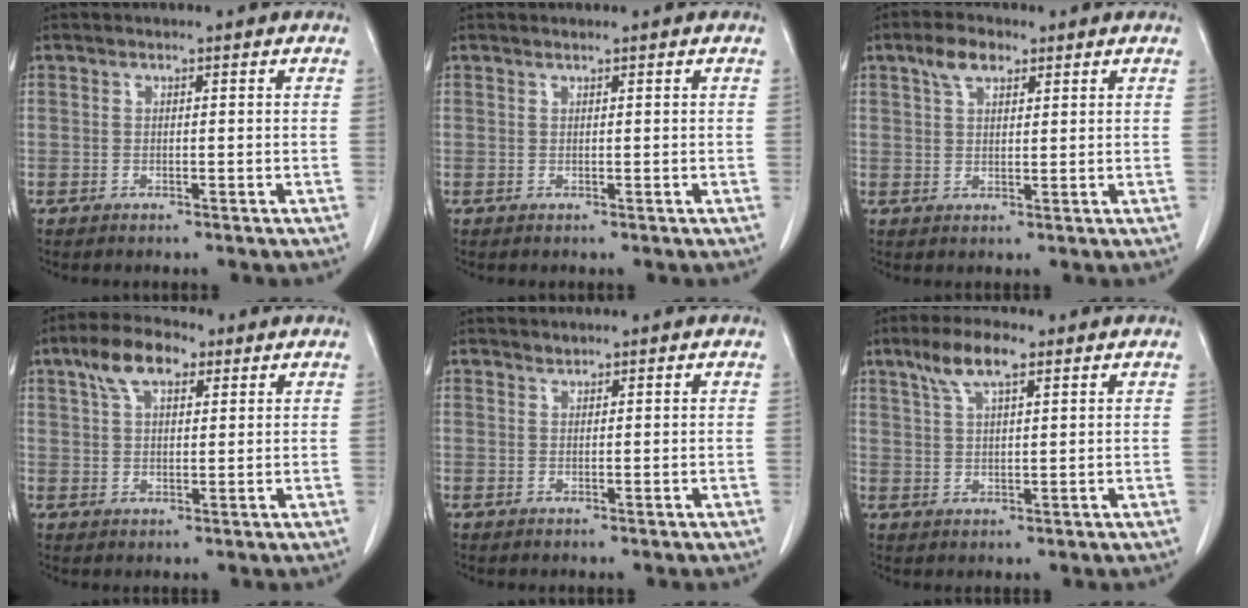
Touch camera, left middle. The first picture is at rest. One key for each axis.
{"total": 0.0}
{"total": 4.2, "fx": 2.5, "fy": 2.0, "fz": 2.6, "tx": -0.055, "ty": 0.012, "tz": 0.051}
{"total": 7.3, "fx": 4.1, "fy": 3.2, "fz": 5.1, "tx": -0.101, "ty": 0.022, "tz": 0.074}
{"total": 0.7, "fx": 0.6, "fy": 0.2, "fz": -0.1, "tx": -0.001, "ty": -0.002, "tz": 0.010}
{"total": 6.2, "fx": 4.0, "fy": 1.5, "fz": 4.6, "tx": -0.098, "ty": 0.014, "tz": 0.076}